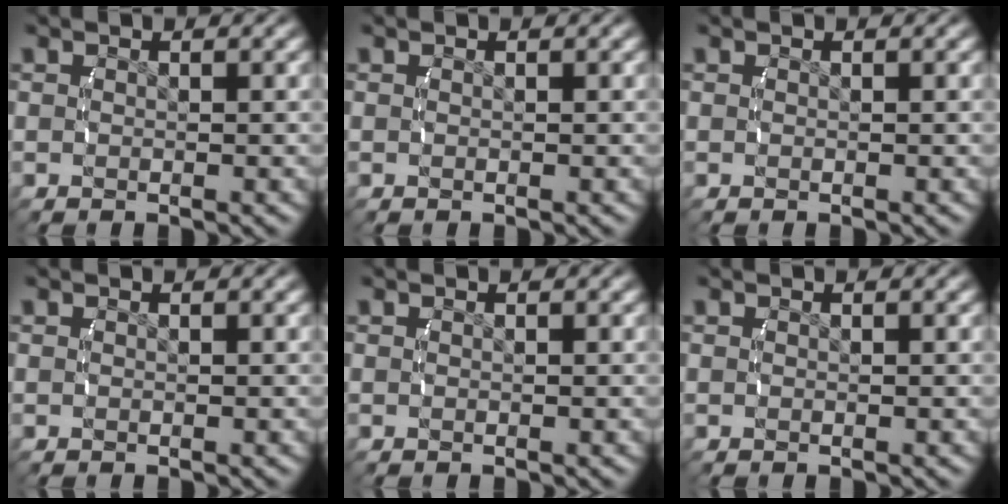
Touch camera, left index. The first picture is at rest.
{"total": 0.0}
{"total": 0.0}
{"total": 0.0}
{"total": 0.0}
{"total": 0.0}